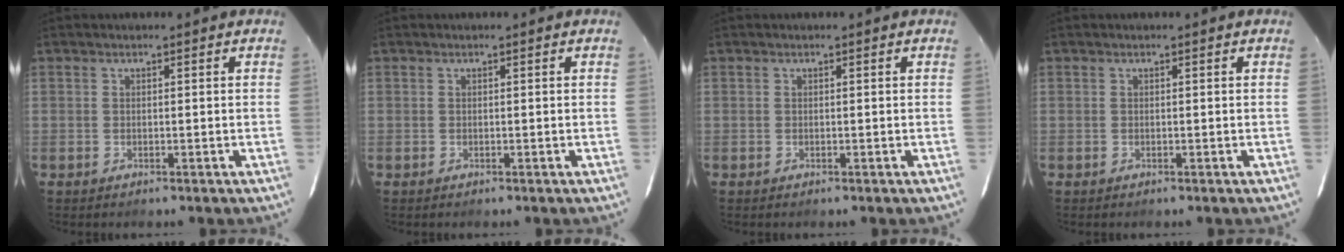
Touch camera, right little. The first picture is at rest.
{"total": 0.0}
{"total": 0.0}
{"total": 0.0}